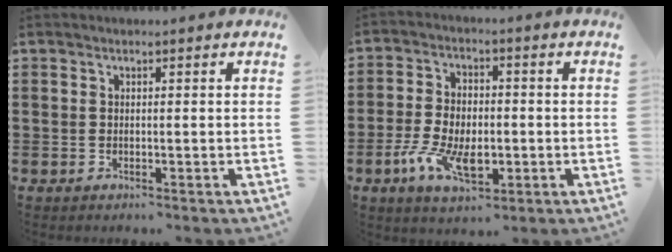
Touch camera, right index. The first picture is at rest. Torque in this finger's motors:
{"motor_torque": [1.50, 0.64, 0.51, 0.15]}